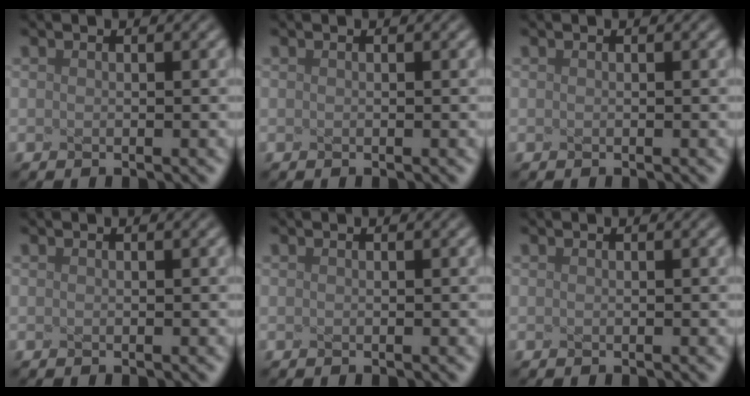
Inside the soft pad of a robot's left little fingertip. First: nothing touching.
{"total": 0.0}
{"total": 0.0}
{"total": 0.0}
{"total": 0.0}
{"total": 0.0}